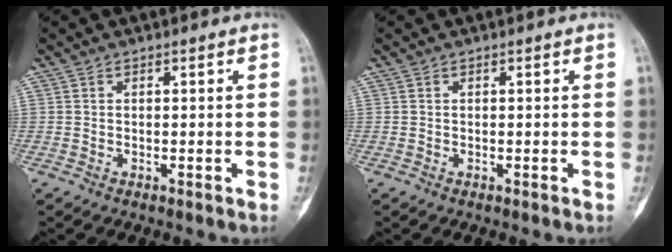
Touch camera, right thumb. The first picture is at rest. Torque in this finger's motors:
{"motor_torque": [-0.01, 0.01, 0.05, -0.05, 0.01]}